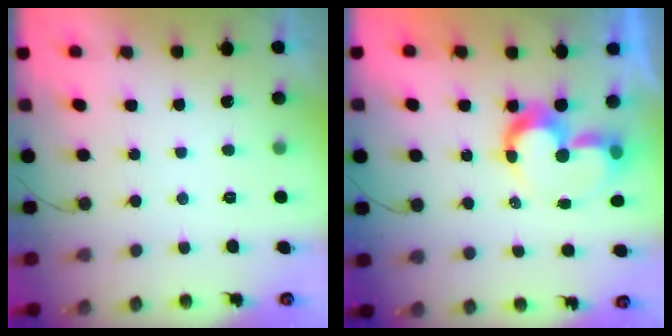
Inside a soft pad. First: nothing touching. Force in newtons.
{"total": 10.3, "press": 10.3, "slide": 0.7}